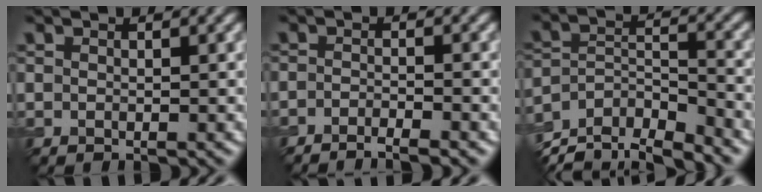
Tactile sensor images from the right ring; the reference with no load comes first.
{"total": 2.8, "force": [-2.3, 0.3, 1.5], "torque": [-0.029, 0.005, -0.043]}
{"total": 8.6, "force": [-7.5, 2.7, 3.4], "torque": [-0.068, -0.002, -0.120]}